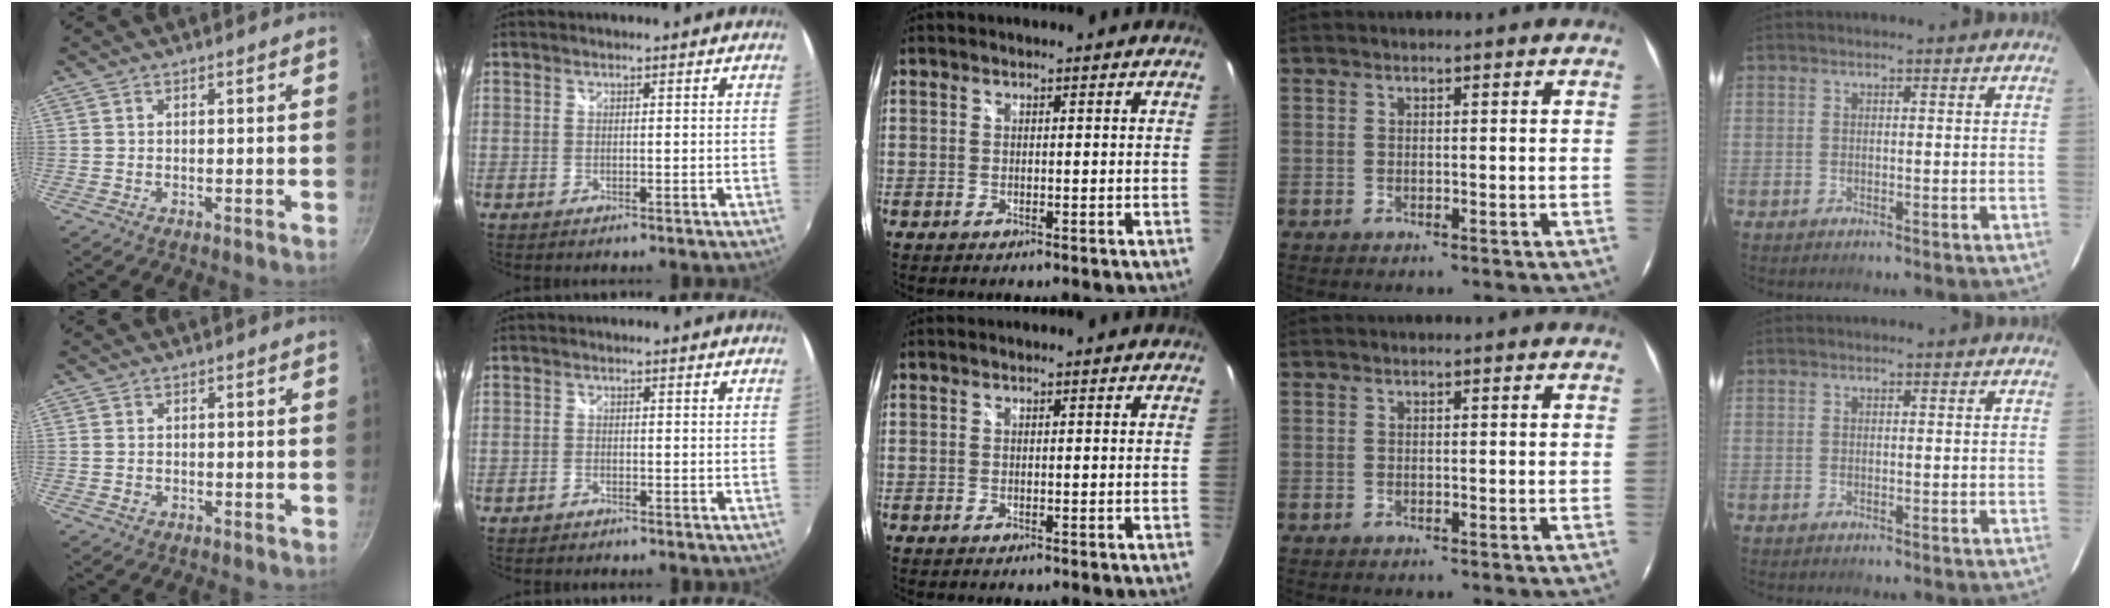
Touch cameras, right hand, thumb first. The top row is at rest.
{"thumb": {"total": 1.3, "force": [-0.5, 1.1, 0.6], "torque": [-0.013, 0.003, -0.008]}, "index": {"total": 1.2, "force": [-1.0, 0.7, 0.0], "torque": [-0.006, -0.002, -0.019]}}